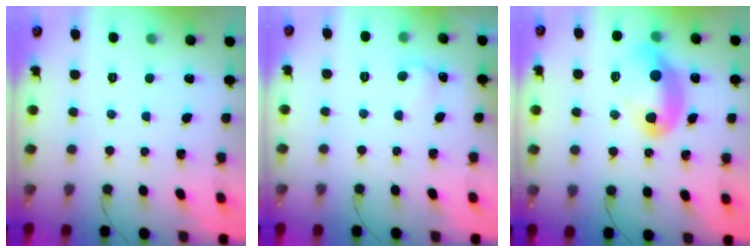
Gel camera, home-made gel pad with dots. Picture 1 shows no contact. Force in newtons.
{"total": 3.5, "press": 3.4, "slide": 1.0}
{"total": 16.4, "press": 12.3, "slide": 10.8}